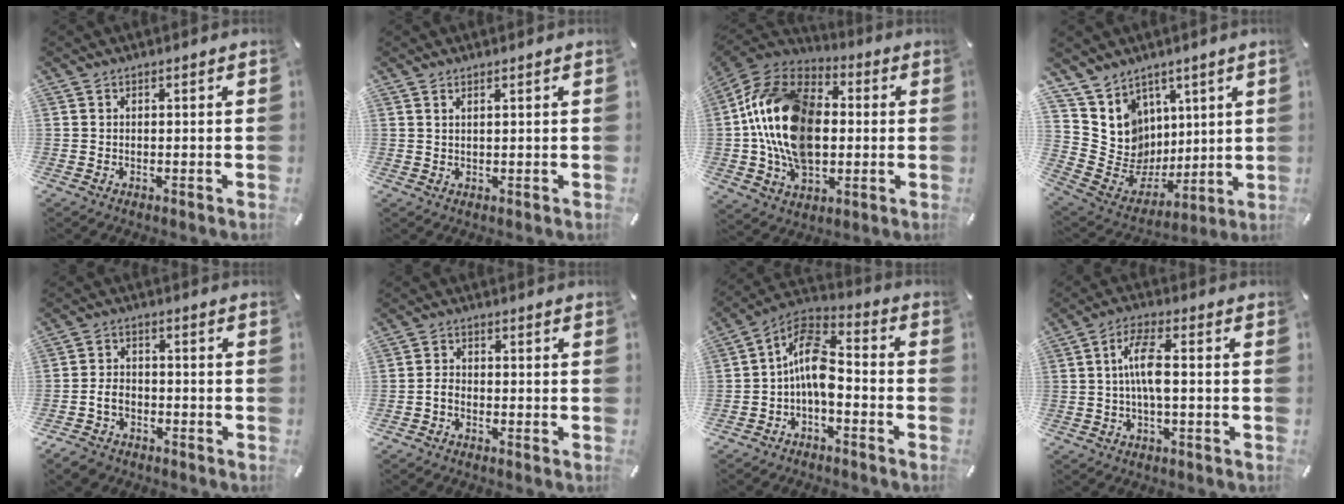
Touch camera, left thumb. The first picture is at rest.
{"total": 1.2, "force": [0.9, -0.1, 0.8], "torque": [-0.015, -0.002, 0.016]}
{"total": 22.2, "force": [0.2, 15.5, 15.8], "torque": [-0.329, 0.016, 0.005]}
{"total": 12.9, "force": [4.0, 12.1, 2.4], "torque": [-0.061, -0.055, 0.095]}
{"total": 5.1, "force": [-2.5, 3.9, 2.2], "torque": [-0.059, 0.010, -0.051]}
{"total": 2.1, "force": [-1.3, 1.3, 1.0], "torque": [-0.021, 0.007, -0.024]}
{"total": 10.9, "force": [-2.0, 6.3, 8.7], "torque": [-0.166, 0.007, -0.035]}
{"total": 7.5, "force": [-0.4, 2.2, 7.2], "torque": [-0.147, 0.002, -0.011]}